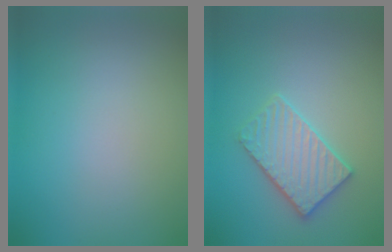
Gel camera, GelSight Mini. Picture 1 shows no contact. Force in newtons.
{"total": 3.4, "press": 3.4, "slide": 0.5}